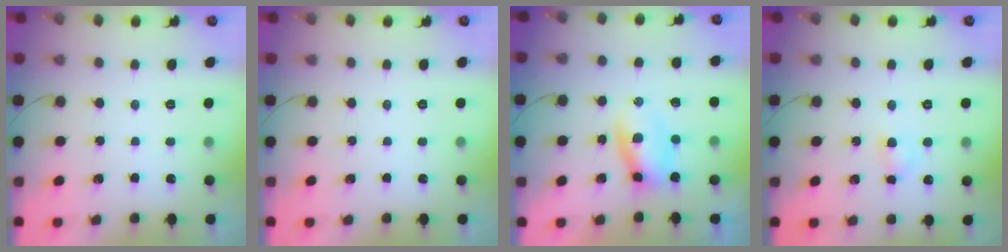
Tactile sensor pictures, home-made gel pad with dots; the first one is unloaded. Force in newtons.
{"total": 0.0}
{"total": 3.7, "press": 3.5, "slide": 1.1}
{"total": 3.9, "press": 3.6, "slide": 1.4}